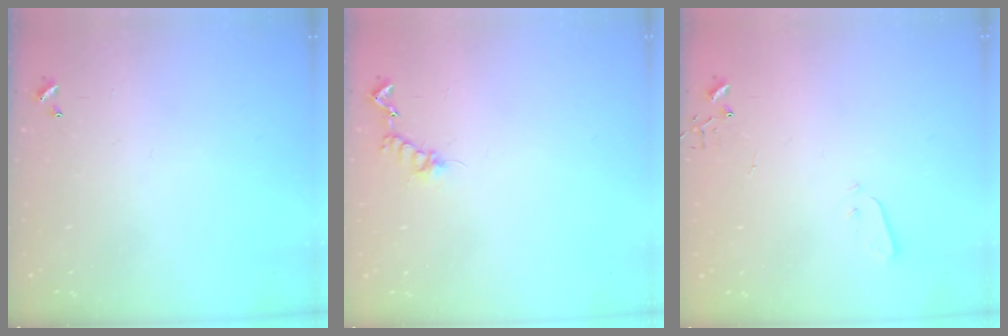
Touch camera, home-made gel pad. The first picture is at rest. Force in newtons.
{"total": 8.7, "press": 8.6, "slide": 0.7}
{"total": 2.5, "press": 2.5, "slide": 0.4}